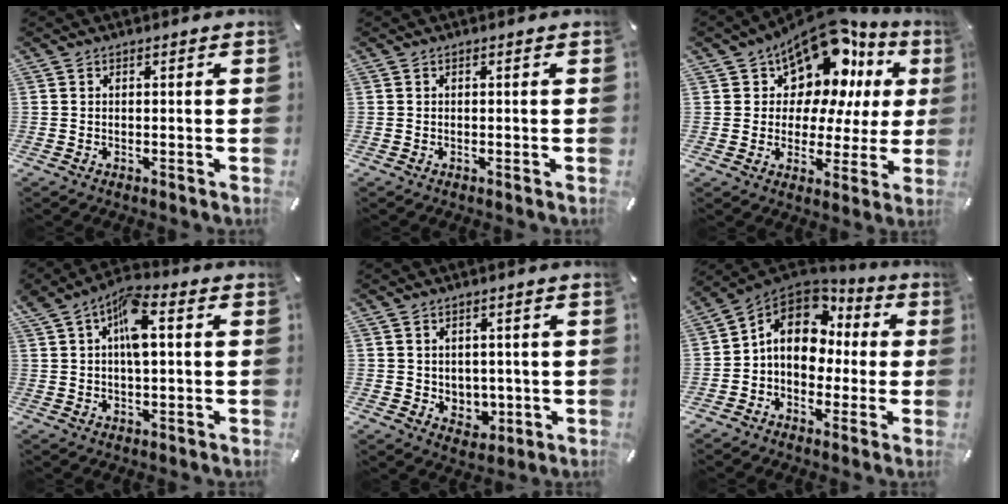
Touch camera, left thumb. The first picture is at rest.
{"total": 0.0}
{"total": 14.8, "force": [10.6, 8.0, 6.6], "torque": [-0.111, -0.089, 0.187]}
{"total": 8.3, "force": [2.3, 3.8, 7.1], "torque": [-0.122, 0.005, 0.038]}
{"total": 4.3, "force": [1.2, 4.1, 0.8], "torque": [0.007, -0.011, 0.019]}
{"total": 12.5, "force": [1.7, 10.2, 7.0], "torque": [-0.142, 0.006, 0.035]}